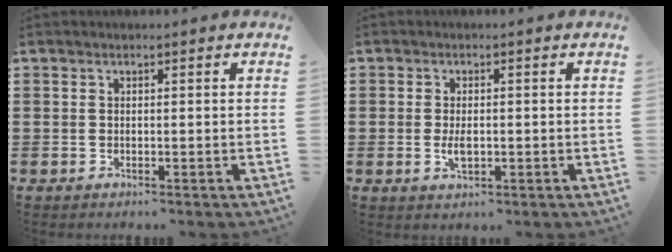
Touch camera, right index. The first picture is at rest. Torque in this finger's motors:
{"motor_torque": [1.43, 0.71, 0.16, -0.09]}